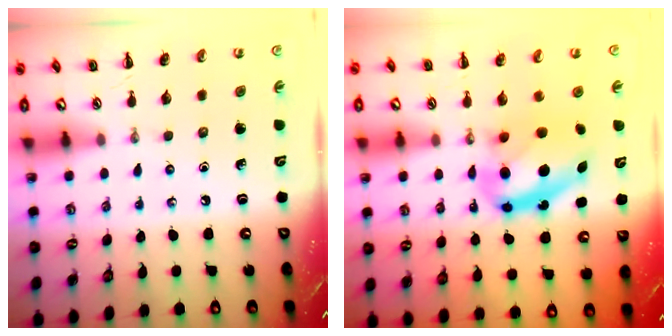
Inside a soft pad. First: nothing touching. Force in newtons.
{"total": 11.4, "press": 11.1, "slide": 2.6}